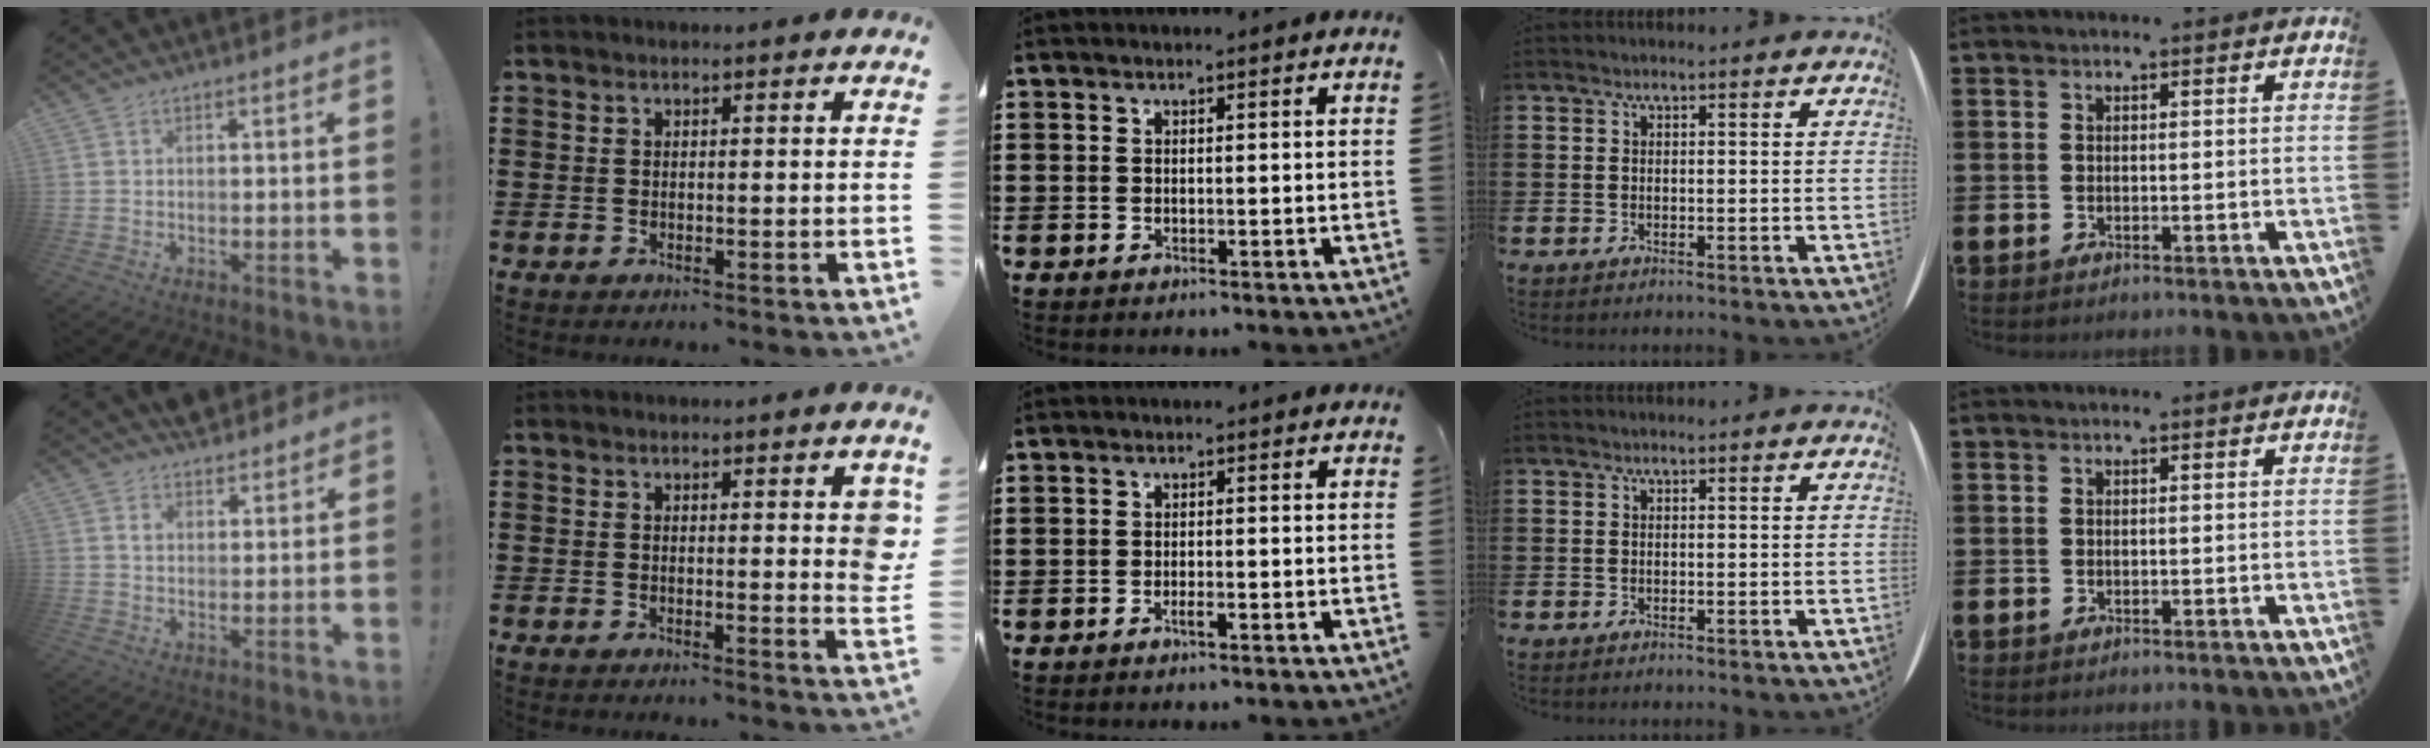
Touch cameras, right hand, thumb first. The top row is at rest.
{"thumb": {"total": 4.5, "force": [3.5, 2.6, 1.3], "torque": [-0.010, -0.022, 0.062]}, "index": {"total": 2.9, "force": [1.4, 0.9, 2.4], "torque": [-0.027, -0.005, 0.019]}, "middle": {"total": 1.1, "force": [-0.8, 0.2, 0.8], "torque": [-0.017, -0.004, -0.013]}}